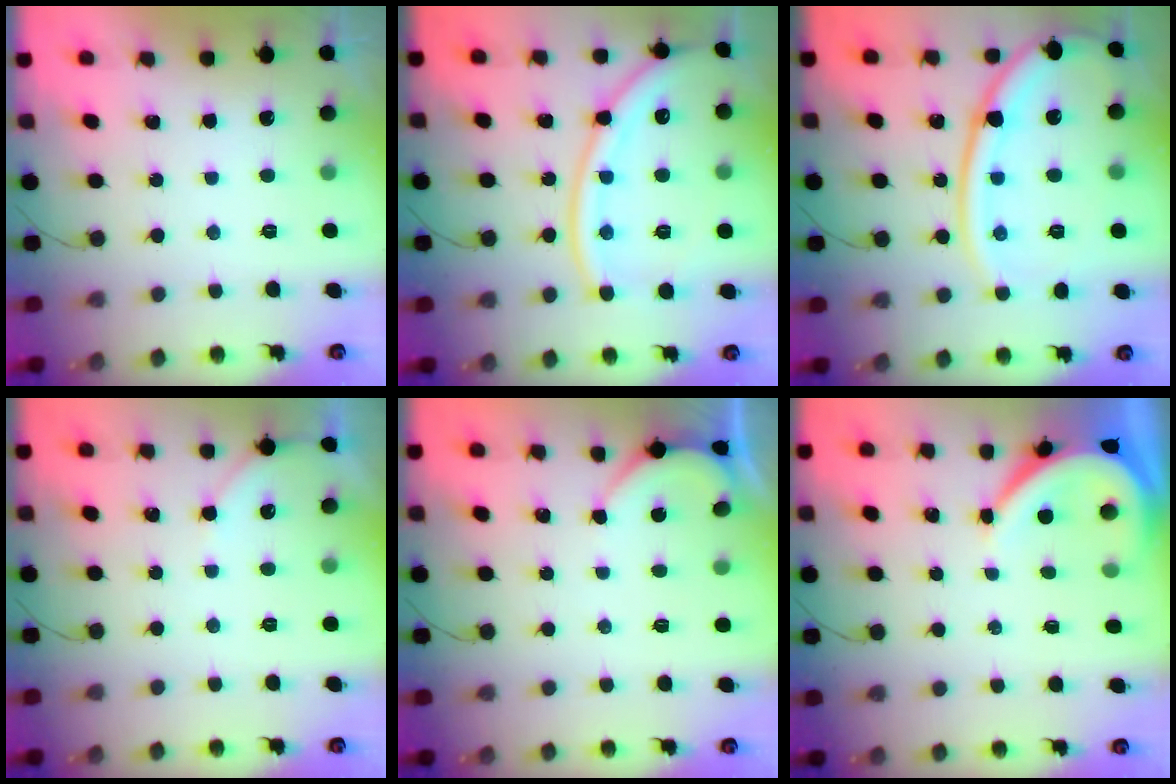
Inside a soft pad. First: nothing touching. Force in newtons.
{"total": 17.3, "press": 17.2, "slide": 1.8}
{"total": 16.6, "press": 16.5, "slide": 1.8}
{"total": 2.8, "press": 2.8, "slide": 0.4}
{"total": 2.0, "press": 2.0, "slide": 0.2}
{"total": 6.8, "press": 6.8, "slide": 0.6}